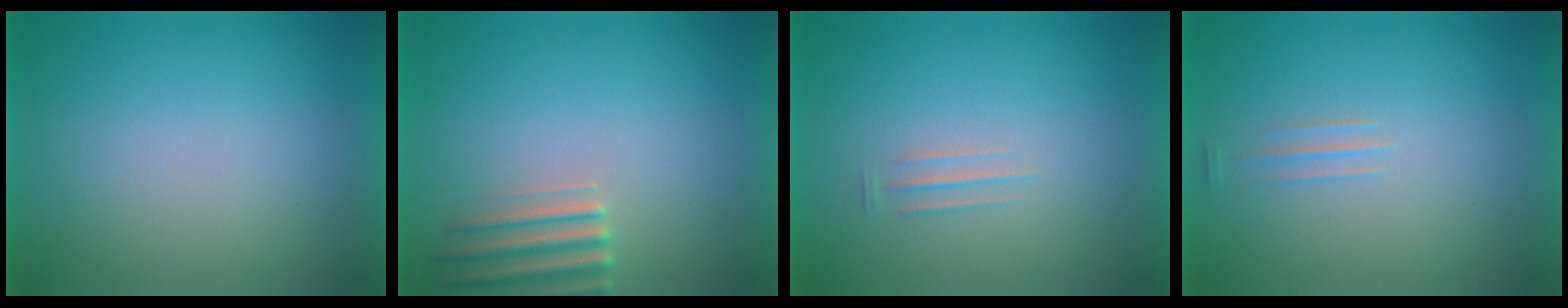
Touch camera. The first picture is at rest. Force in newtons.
{"total": 2.8}
{"total": 1.6}
{"total": 1.3}